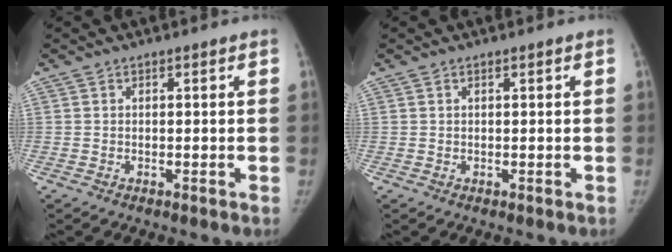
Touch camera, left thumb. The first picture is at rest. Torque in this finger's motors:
{"motor_torque": [-0.01, -0.01, 0.04, 0.01, 0.00]}